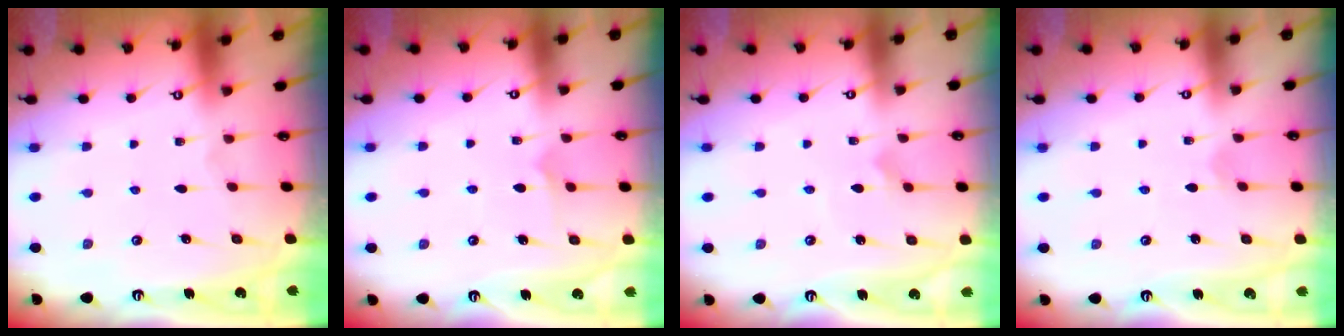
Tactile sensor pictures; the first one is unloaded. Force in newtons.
{"total": 5.3, "press": 5.3, "slide": 0.3}
{"total": 3.0, "press": 3.0, "slide": 0.2}
{"total": 2.0, "press": 2.0, "slide": 0.1}